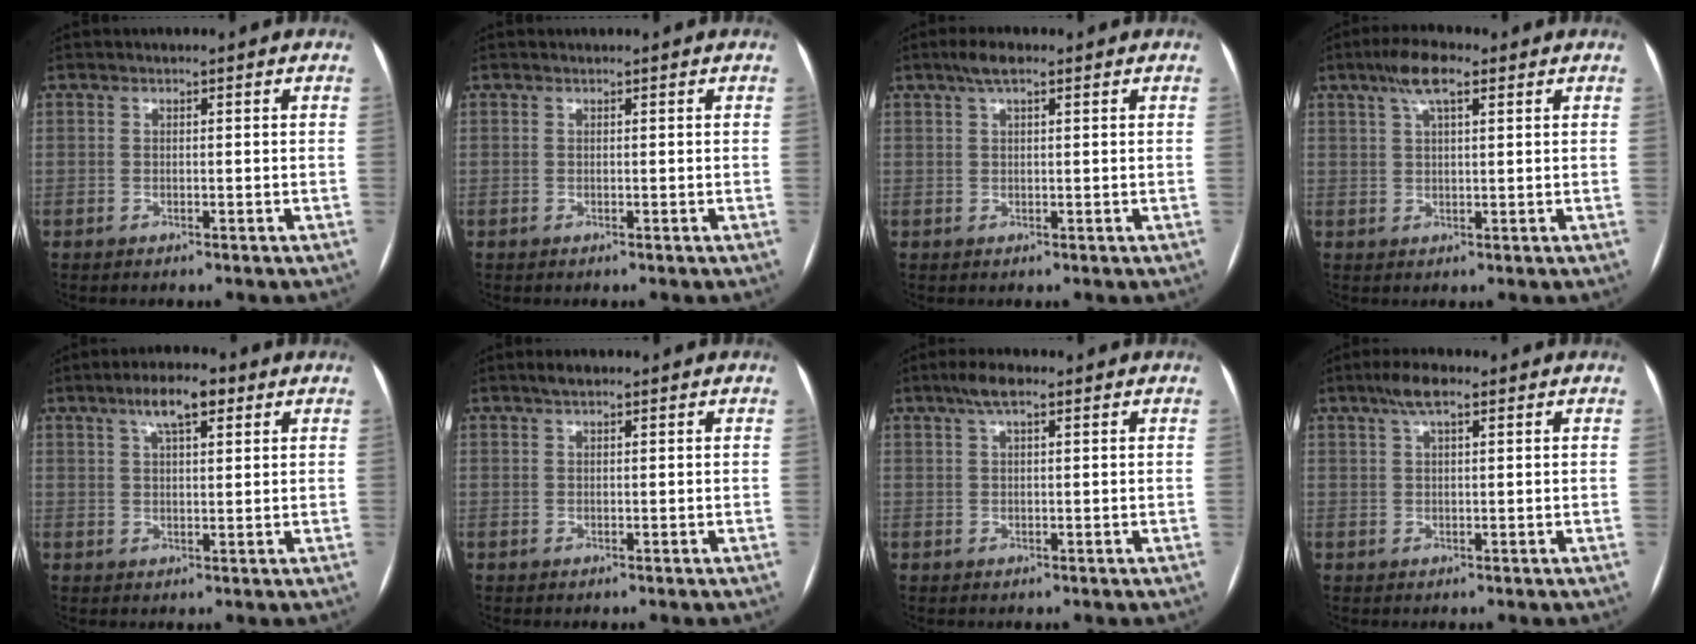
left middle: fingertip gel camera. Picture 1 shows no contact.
{"total": 0.0}
{"total": 3.2, "force": [2.0, 0.8, 2.4], "torque": [-0.048, 0.016, 0.037]}
{"total": 5.6, "force": [3.3, 1.3, 4.4], "torque": [-0.088, 0.018, 0.057]}
{"total": 6.1, "force": [3.4, 1.8, 4.7], "torque": [-0.086, 0.016, 0.055]}
{"total": 1.7, "force": [1.2, 0.5, 1.1], "torque": [-0.020, 0.012, 0.019]}
{"total": 3.6, "force": [2.2, 0.9, 2.7], "torque": [-0.055, 0.018, 0.040]}
{"total": 4.1, "force": [2.5, 1.0, 3.1], "torque": [-0.062, 0.016, 0.046]}